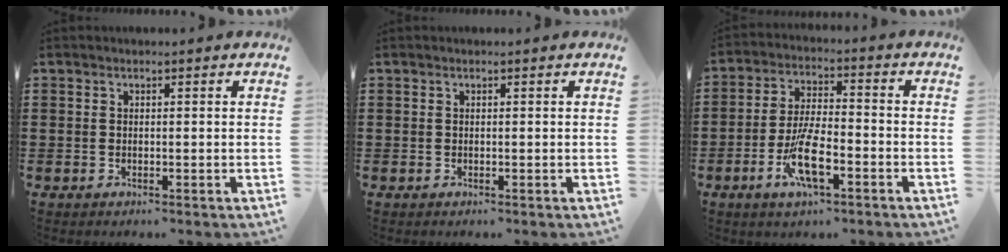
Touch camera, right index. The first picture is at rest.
{"total": 0.0}
{"total": 8.8, "force": [-3.8, 2.8, 7.5], "torque": [-0.166, -0.010, -0.072]}